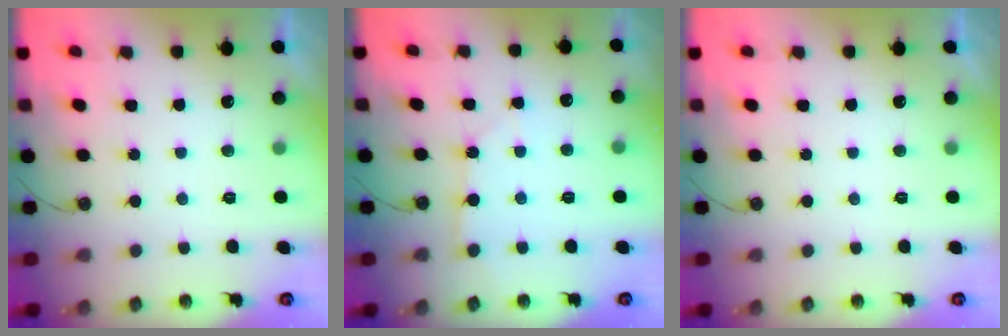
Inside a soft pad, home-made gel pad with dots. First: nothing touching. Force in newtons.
{"total": 6.0, "press": 5.9, "slide": 0.8}
{"total": 0.0}